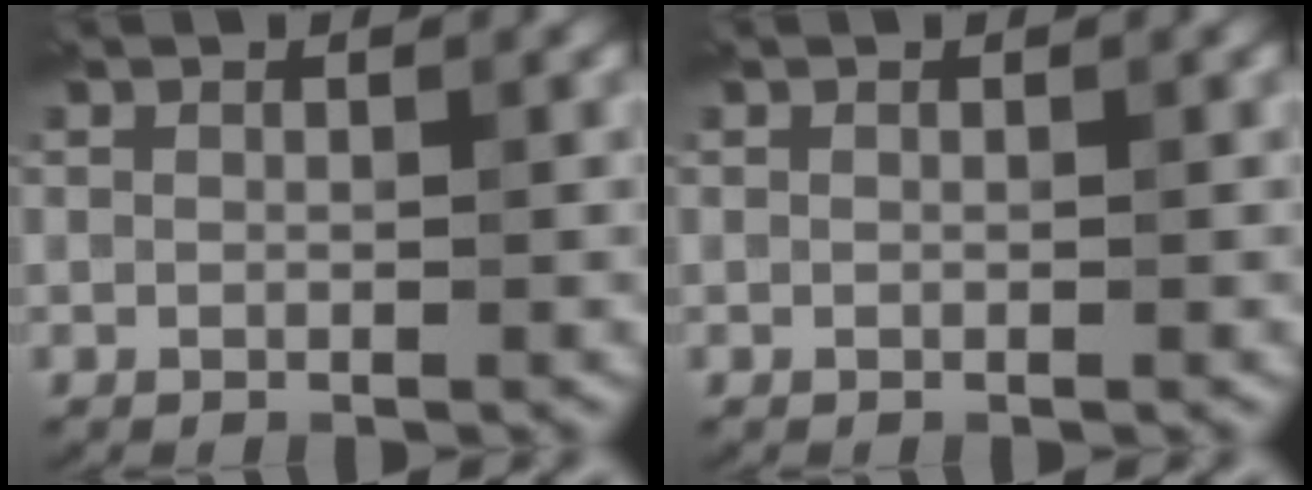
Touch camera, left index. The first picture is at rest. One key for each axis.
{"total": 0.0}